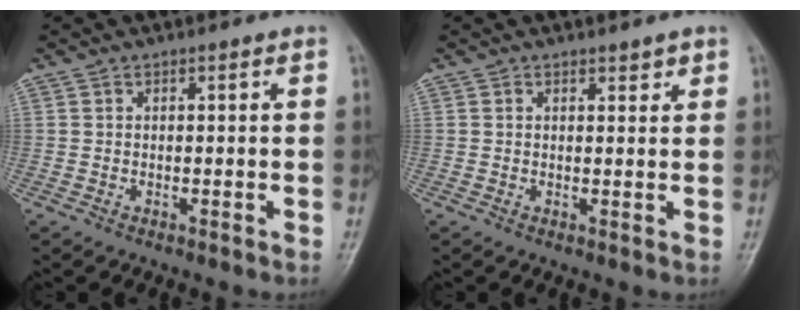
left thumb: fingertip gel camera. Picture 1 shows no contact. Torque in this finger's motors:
{"motor_torque": [0.29, -0.24, -0.10, -0.02, 0.04]}